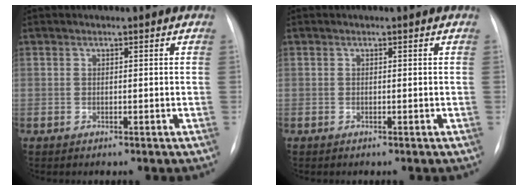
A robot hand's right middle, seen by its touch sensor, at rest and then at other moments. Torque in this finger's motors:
{"motor_torque": [0.08, 0.31, -0.01, -0.02]}